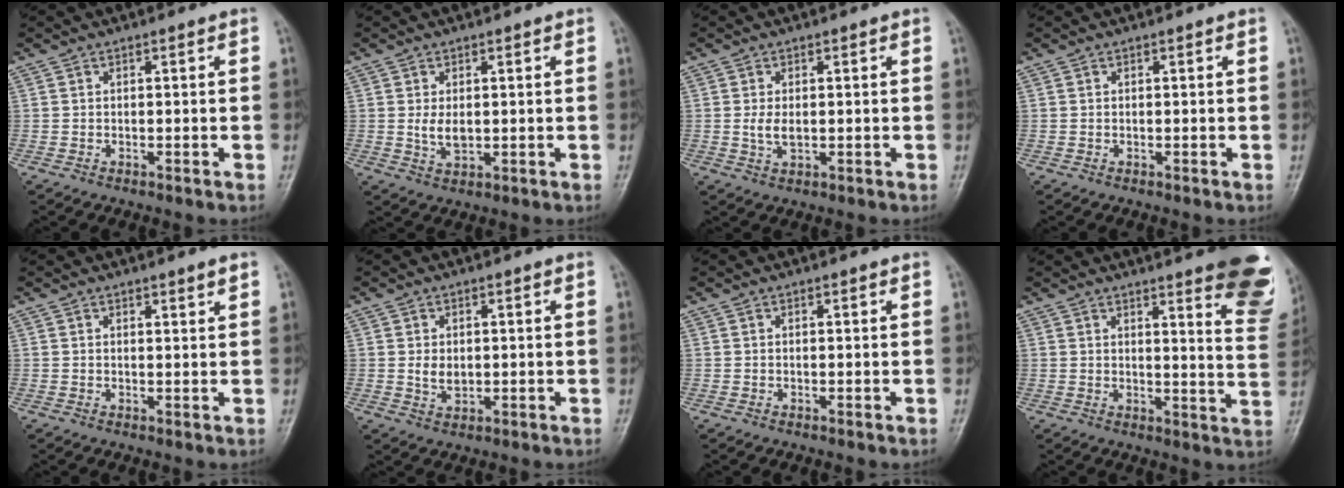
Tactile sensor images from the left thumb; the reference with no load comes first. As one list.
[{"total": 3.3, "force": [0.4, 2.0, 2.6], "torque": [-0.045, -0.009, 0.014]}, {"total": 2.8, "force": [0.2, 1.6, 2.3], "torque": [-0.047, -0.006, 0.005]}, {"total": 0.0}, {"total": 1.6, "force": [1.2, 0.2, 0.9], "torque": [-0.011, -0.009, 0.018]}, {"total": 3.0, "force": [0.4, 2.1, 2.1], "torque": [-0.028, -0.007, 0.013]}, {"total": 0.0}, {"total": 17.5, "force": [12.0, 3.6, 12.2], "torque": [-0.119, -0.071, 0.130]}]